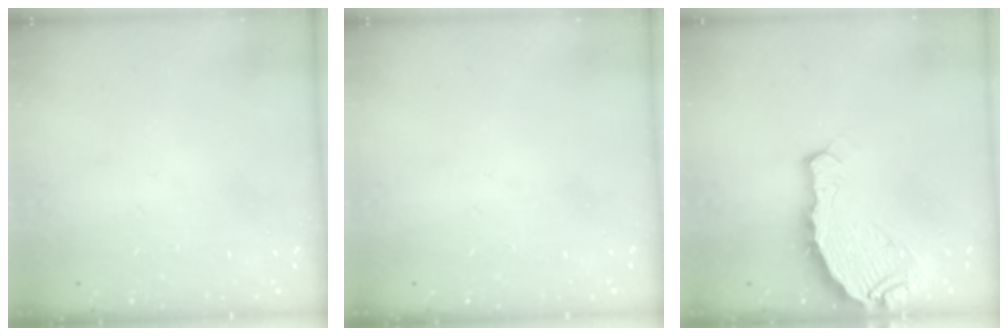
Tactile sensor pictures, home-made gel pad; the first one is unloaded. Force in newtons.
{"total": 0.0}
{"total": 9.0, "press": 8.0, "slide": 4.0}